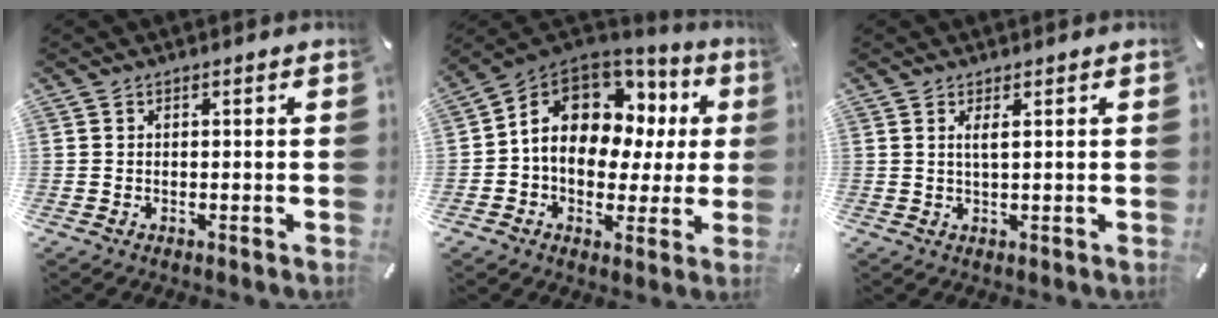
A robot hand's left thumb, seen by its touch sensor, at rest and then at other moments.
{"total": 13.9, "force": [3.7, 10.3, 8.5], "torque": [-0.149, -0.017, 0.070]}
{"total": 2.2, "force": [0.7, 0.3, 2.0], "torque": [-0.043, 0.001, 0.010]}